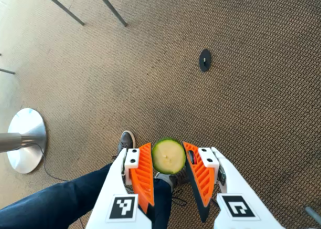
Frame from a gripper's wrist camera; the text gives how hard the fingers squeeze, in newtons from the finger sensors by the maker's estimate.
{"total": 6.5, "left": 6.2, "right": 6.9}